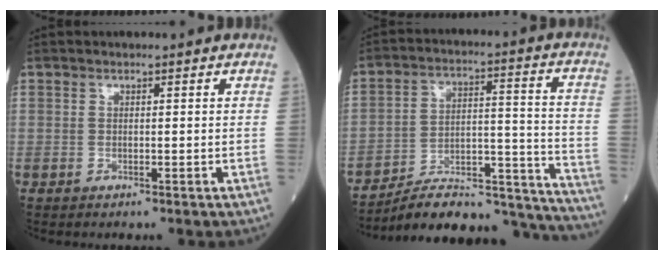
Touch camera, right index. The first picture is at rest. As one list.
[{"total": 21.3, "force": [-20.4, 2.8, 5.2], "torque": [-0.041, 0.047, -0.297]}]